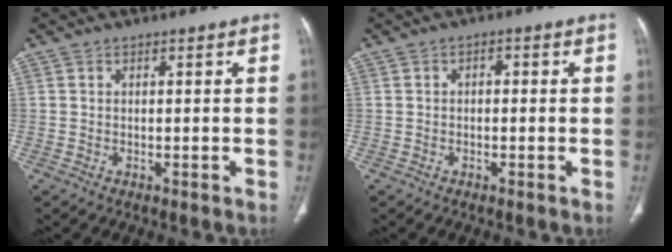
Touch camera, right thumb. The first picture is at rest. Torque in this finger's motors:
{"motor_torque": [-0.59, 0.34, -0.40, 0.15, -0.07]}